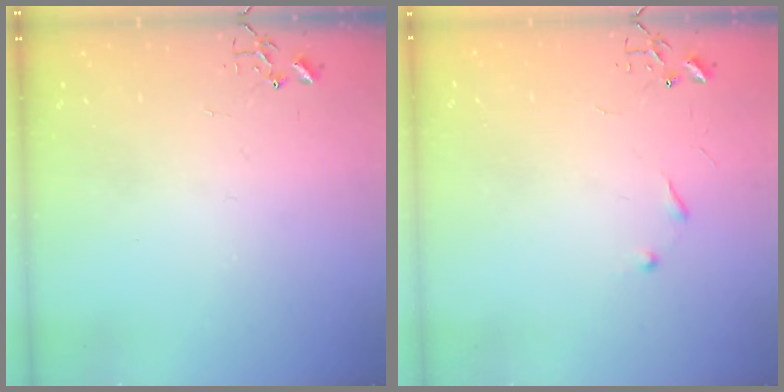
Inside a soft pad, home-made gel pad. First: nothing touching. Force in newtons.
{"total": 6.0, "press": 6.0, "slide": 0.6}